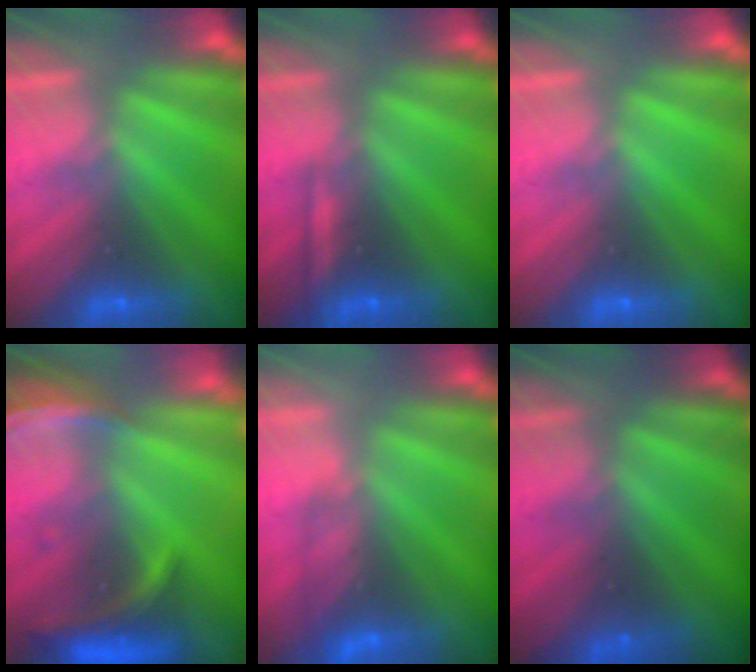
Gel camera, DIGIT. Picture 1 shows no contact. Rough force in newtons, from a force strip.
{"total": 2.3}
{"total": 0.0}
{"total": 9.4}
{"total": 4.6}
{"total": 1.4}